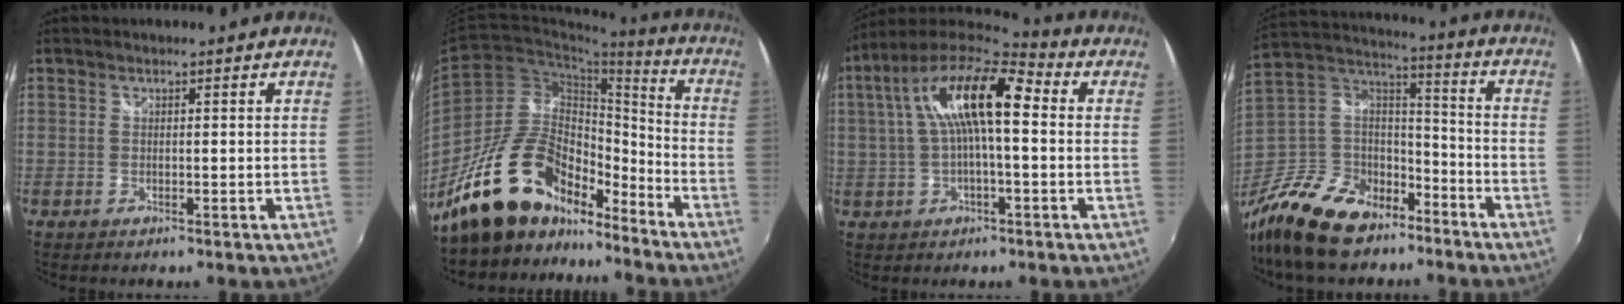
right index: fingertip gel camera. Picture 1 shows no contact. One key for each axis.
{"total": 20.7, "fx": -15.4, "fy": 9.8, "fz": 9.8, "tx": -0.185, "ty": 0.030, "tz": -0.249}
{"total": 16.1, "fx": 2.7, "fy": 5.2, "fz": 15.0, "tx": -0.274, "ty": 0.027, "tz": 0.036}
{"total": 23.8, "fx": -15.7, "fy": 13.4, "fz": 11.9, "tx": -0.283, "ty": 0.024, "tz": -0.261}